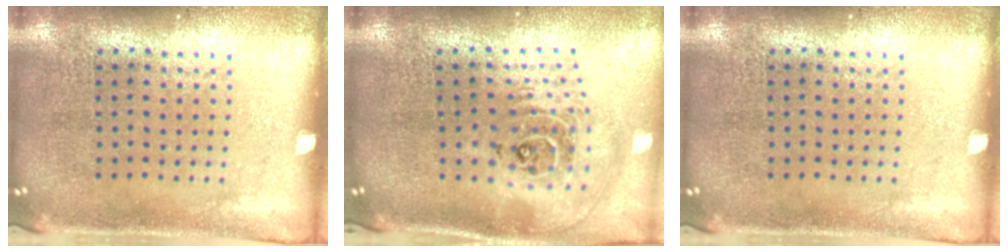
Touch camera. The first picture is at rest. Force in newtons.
{"total": 2.4, "press": 1.8, "slide": 1.6}
{"total": 0.0}